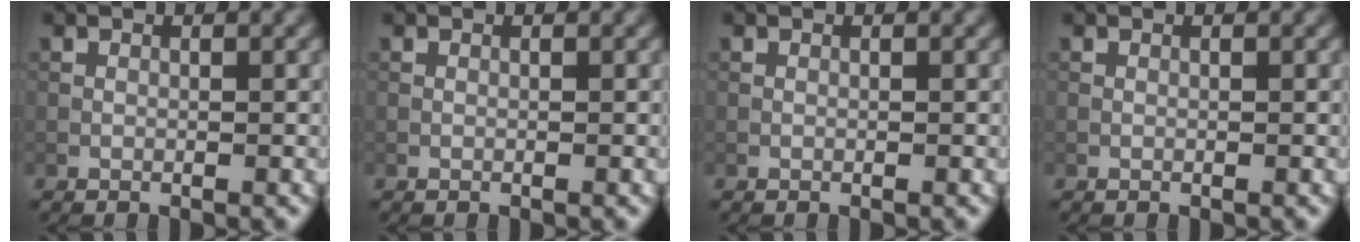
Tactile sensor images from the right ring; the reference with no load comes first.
{"total": 0.0}
{"total": 0.0}
{"total": 0.0}